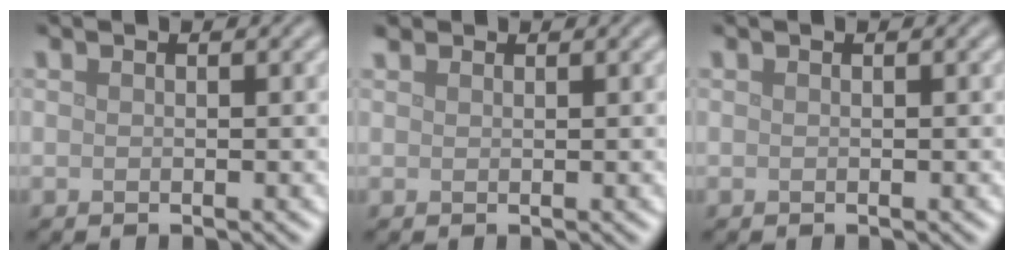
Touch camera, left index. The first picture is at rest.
{"total": 0.8, "force": [0.8, 0.3, 0.1], "torque": [-0.003, 0.003, 0.016]}
{"total": 0.0}